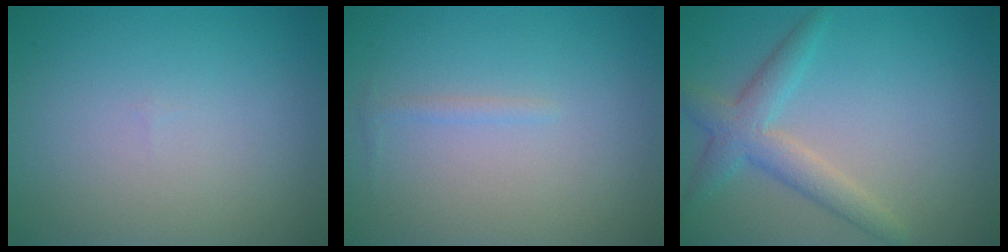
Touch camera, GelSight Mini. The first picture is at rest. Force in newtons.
{"total": 0.7, "press": 0.7, "slide": 0.0}
{"total": 3.5, "press": 3.5, "slide": 0.0}